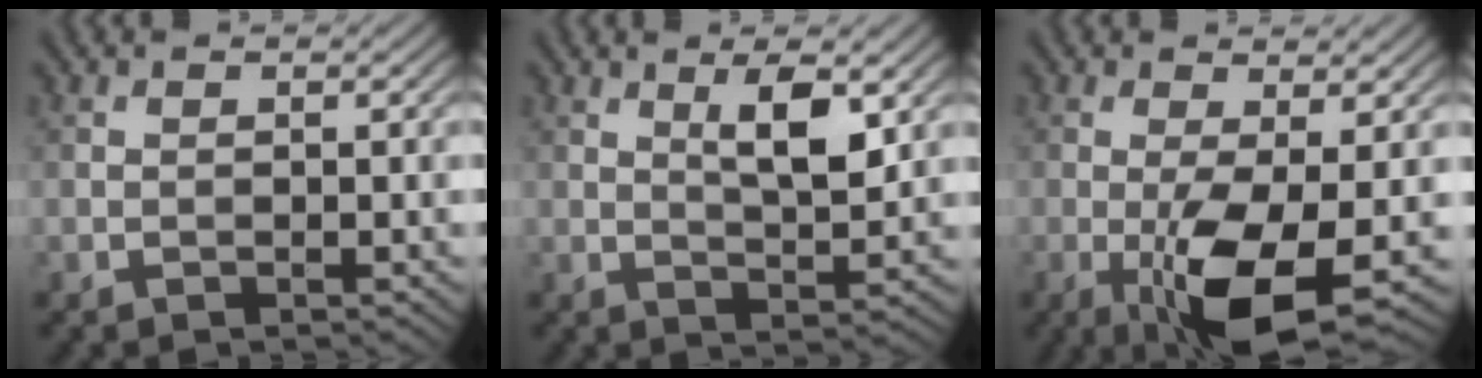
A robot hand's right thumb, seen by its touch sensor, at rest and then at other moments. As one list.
[{"total": 5.4, "force": [2.2, 1.6, 4.7], "torque": [-0.088, -0.007, 0.041]}, {"total": 8.3, "force": [-2.3, 2.4, 7.6], "torque": [-0.147, -0.007, -0.038]}]